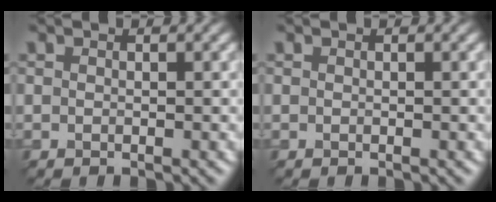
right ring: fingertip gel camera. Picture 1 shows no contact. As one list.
[{"total": 0.0}]